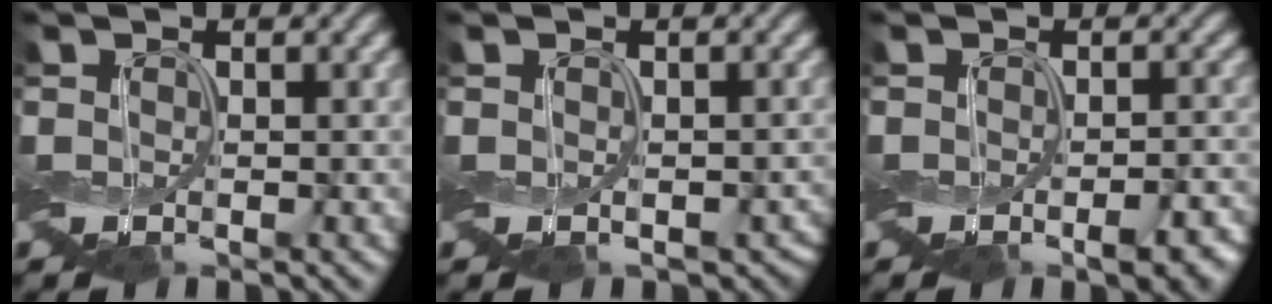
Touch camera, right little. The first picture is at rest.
{"total": 1.9, "force": [-0.3, 1.6, 0.9], "torque": [-0.011, -0.010, -0.001]}
{"total": 4.2, "force": [-1.7, 2.2, 3.1], "torque": [-0.037, -0.010, -0.022]}